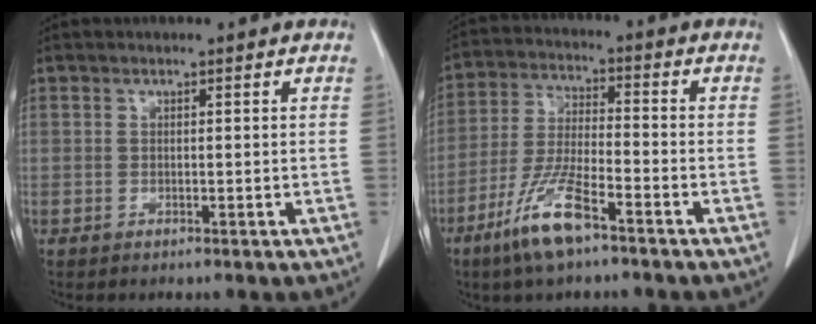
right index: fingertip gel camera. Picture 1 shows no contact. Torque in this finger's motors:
{"motor_torque": [1.06, -0.86, 0.23, 0.14]}